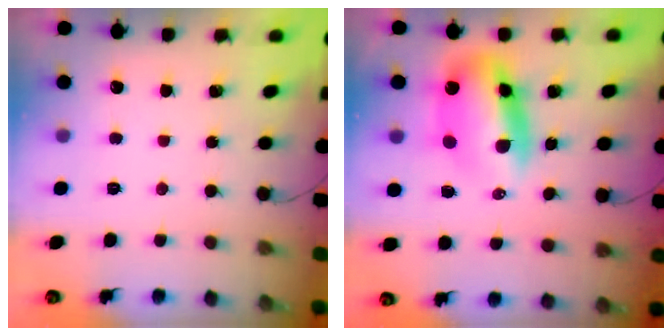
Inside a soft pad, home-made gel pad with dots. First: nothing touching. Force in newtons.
{"total": 11.1, "press": 10.7, "slide": 3.0}